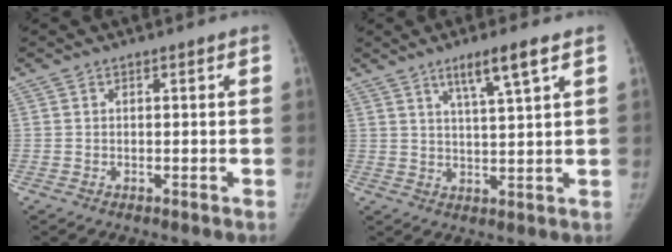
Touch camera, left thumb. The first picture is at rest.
{"total": 6.6, "force": [3.9, 0.2, 5.3], "torque": [-0.099, -0.022, 0.071]}